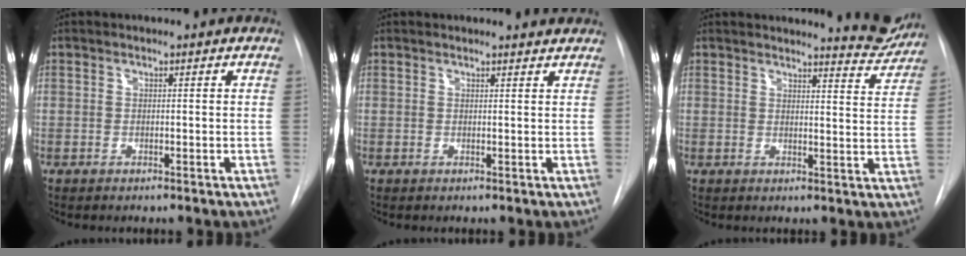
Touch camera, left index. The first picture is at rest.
{"total": 1.4, "force": [1.4, -0.1, -0.1], "torque": [-0.007, -0.005, 0.009]}
{"total": 6.5, "force": [6.4, 0.6, 0.9], "torque": [-0.002, -0.042, 0.060]}